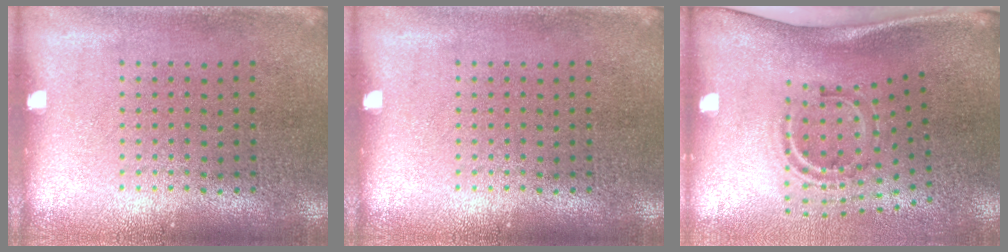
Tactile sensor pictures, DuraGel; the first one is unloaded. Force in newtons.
{"total": 0.0}
{"total": 2.1, "press": 1.2, "slide": 1.7}